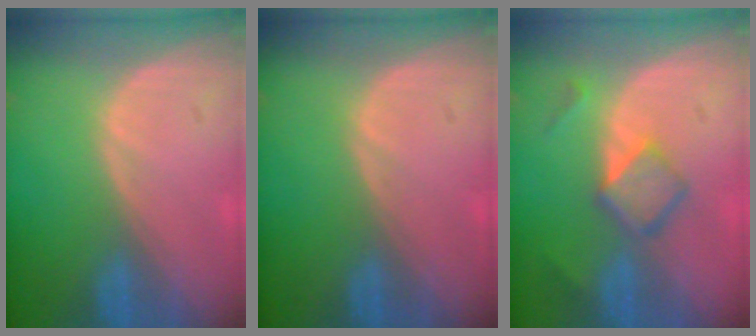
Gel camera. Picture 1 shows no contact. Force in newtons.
{"total": 0.0}
{"total": 5.1, "press": 4.7, "slide": 1.8}